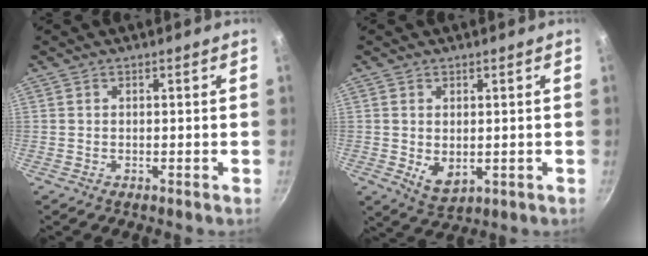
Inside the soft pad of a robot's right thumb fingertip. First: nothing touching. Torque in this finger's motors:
{"motor_torque": [-0.35, 0.33, 0.01, 0.16, -0.02]}